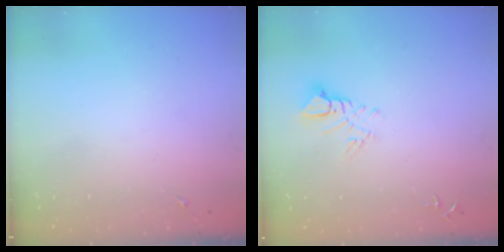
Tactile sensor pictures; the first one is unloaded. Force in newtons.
{"total": 6.0, "press": 6.0, "slide": 0.2}